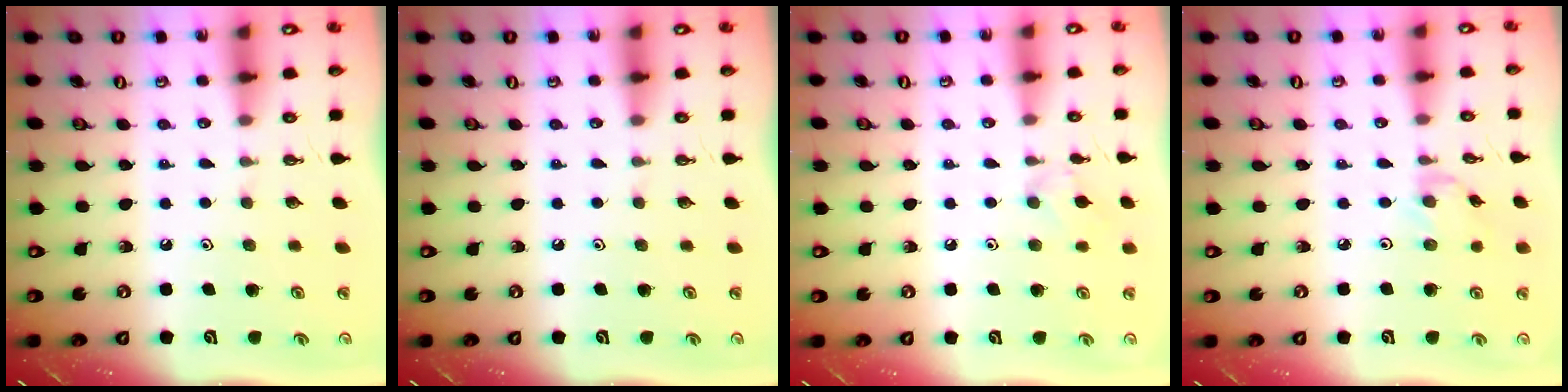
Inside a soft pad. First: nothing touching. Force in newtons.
{"total": 0.0}
{"total": 6.0, "press": 5.9, "slide": 1.0}
{"total": 1.5, "press": 1.5, "slide": 0.3}